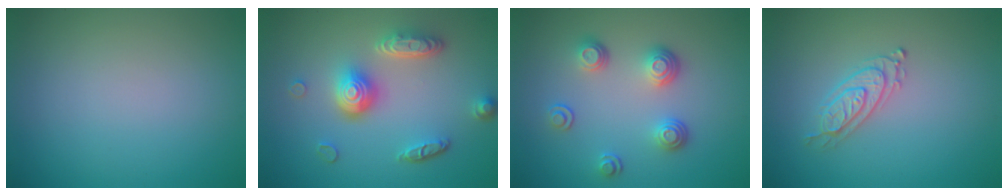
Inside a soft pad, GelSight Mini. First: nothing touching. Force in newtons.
{"total": 4.8, "press": 3.7, "slide": 3.1}
{"total": 3.3, "press": 2.6, "slide": 2.1}
{"total": 2.1, "press": 2.1, "slide": 0.4}